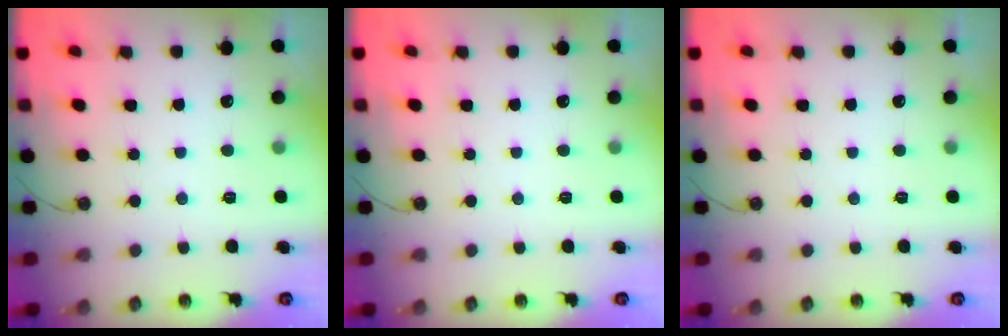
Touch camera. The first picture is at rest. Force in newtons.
{"total": 0.0}
{"total": 0.0}